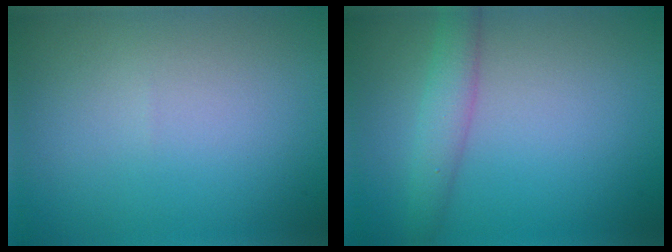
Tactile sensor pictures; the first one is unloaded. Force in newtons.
{"total": 2.7, "press": 2.7, "slide": 0.1}